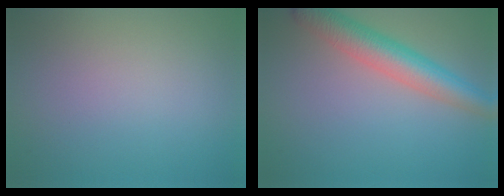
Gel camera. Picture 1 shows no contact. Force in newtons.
{"total": 5.6, "press": 5.6, "slide": 0.1}